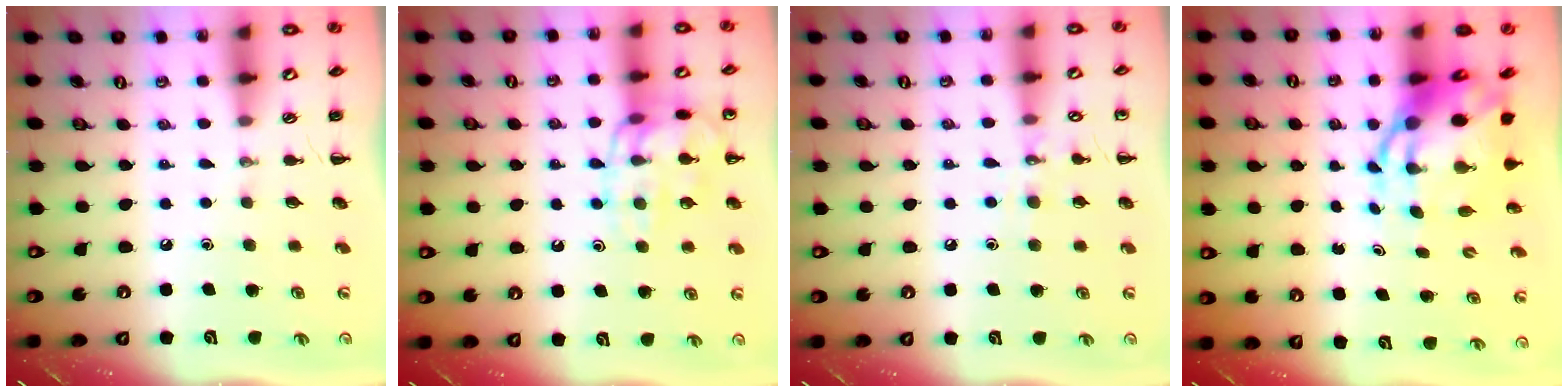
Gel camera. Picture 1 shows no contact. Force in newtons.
{"total": 14.5, "press": 14.5, "slide": 0.5}
{"total": 7.4, "press": 7.3, "slide": 1.7}
{"total": 9.1, "press": 8.7, "slide": 2.7}